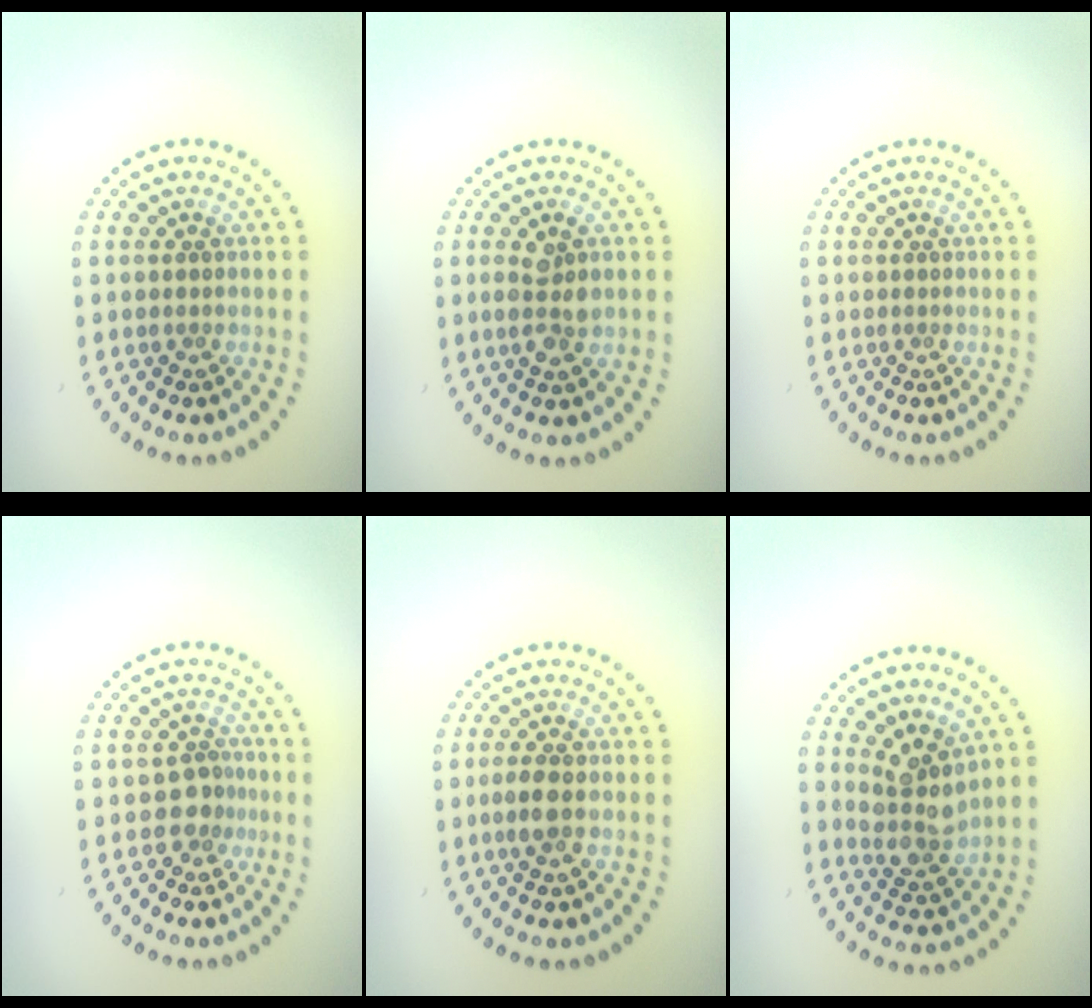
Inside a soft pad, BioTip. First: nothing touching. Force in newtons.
{"total": 2.6, "press": 2.5, "slide": 0.5}
{"total": 0.0}
{"total": 2.0, "press": 1.6, "slide": 1.2}
{"total": 1.8, "press": 1.7, "slide": 0.4}
{"total": 3.6, "press": 3.0, "slide": 2.1}